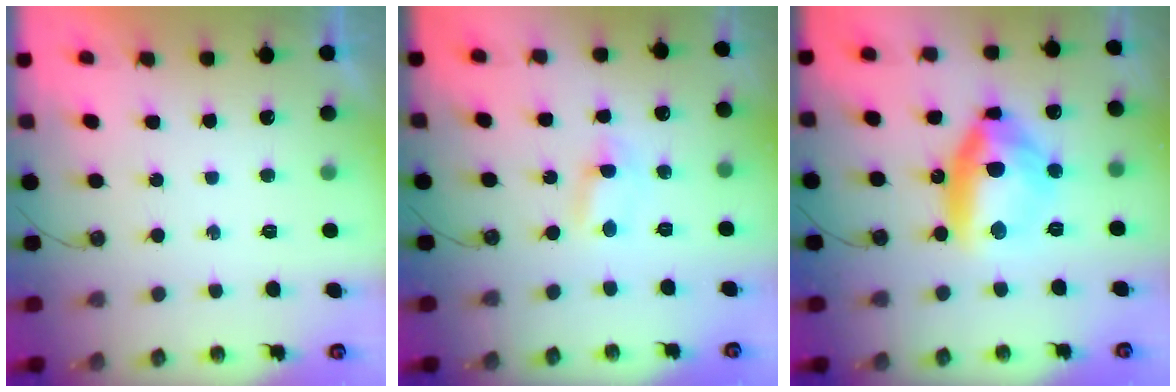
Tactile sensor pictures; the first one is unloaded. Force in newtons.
{"total": 1.6, "press": 1.5, "slide": 0.2}
{"total": 13.5, "press": 13.4, "slide": 1.6}